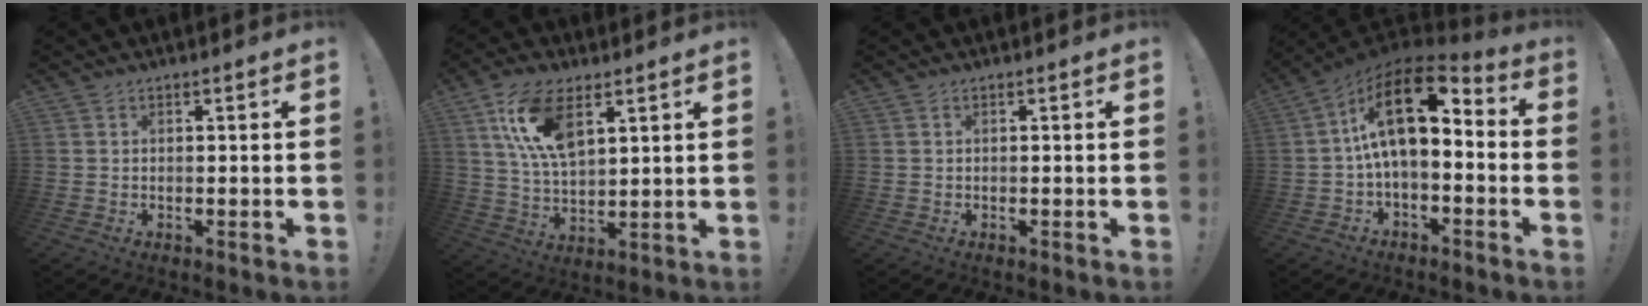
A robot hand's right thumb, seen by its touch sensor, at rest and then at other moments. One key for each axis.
{"total": 14.0, "fx": 6.8, "fy": 6.8, "fz": 10.1, "tx": -0.204, "ty": -0.012, "tz": 0.126}
{"total": 0.0}
{"total": 16.2, "fx": 4.0, "fy": 7.8, "fz": 13.7, "tx": -0.242, "ty": -0.018, "tz": 0.070}